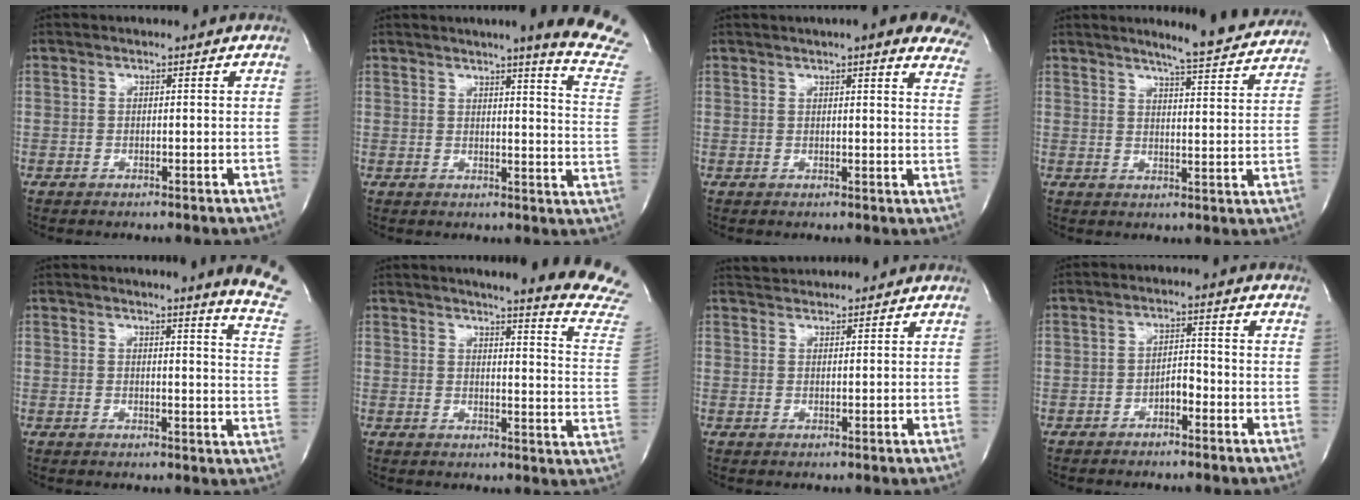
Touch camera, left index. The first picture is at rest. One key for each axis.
{"total": 13.9, "fx": 12.3, "fy": -1.5, "fz": 6.3, "tx": -0.073, "ty": -0.100, "tz": 0.122}
{"total": 14.8, "fx": 12.3, "fy": 2.5, "fz": 8.0, "tx": -0.090, "ty": 0.002, "tz": 0.125}
{"total": 11.2, "fx": 10.5, "fy": 0.3, "fz": 4.0, "tx": -0.055, "ty": -0.019, "tz": 0.121}
{"total": 10.4, "fx": 9.5, "fy": -1.5, "fz": 3.9, "tx": -0.037, "ty": -0.094, "tz": 0.081}
{"total": 20.7, "fx": 19.4, "fy": -1.1, "fz": 7.0, "tx": -0.090, "ty": -0.134, "tz": 0.208}
{"total": 3.5, "fx": 3.5, "fy": 0.2, "fz": 0.1, "tx": -0.009, "ty": 0.026, "tz": 0.063}
{"total": 2.4, "fx": -1.5, "fy": 0.9, "fz": 1.6, "tx": -0.021, "ty": 0.007, "tz": -0.026}